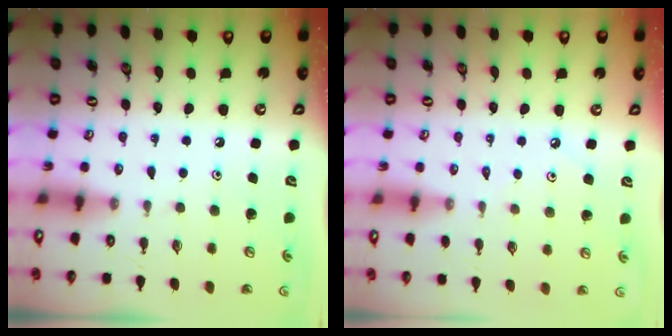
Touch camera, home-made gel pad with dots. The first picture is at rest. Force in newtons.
{"total": 1.8, "press": 1.8, "slide": 0.2}